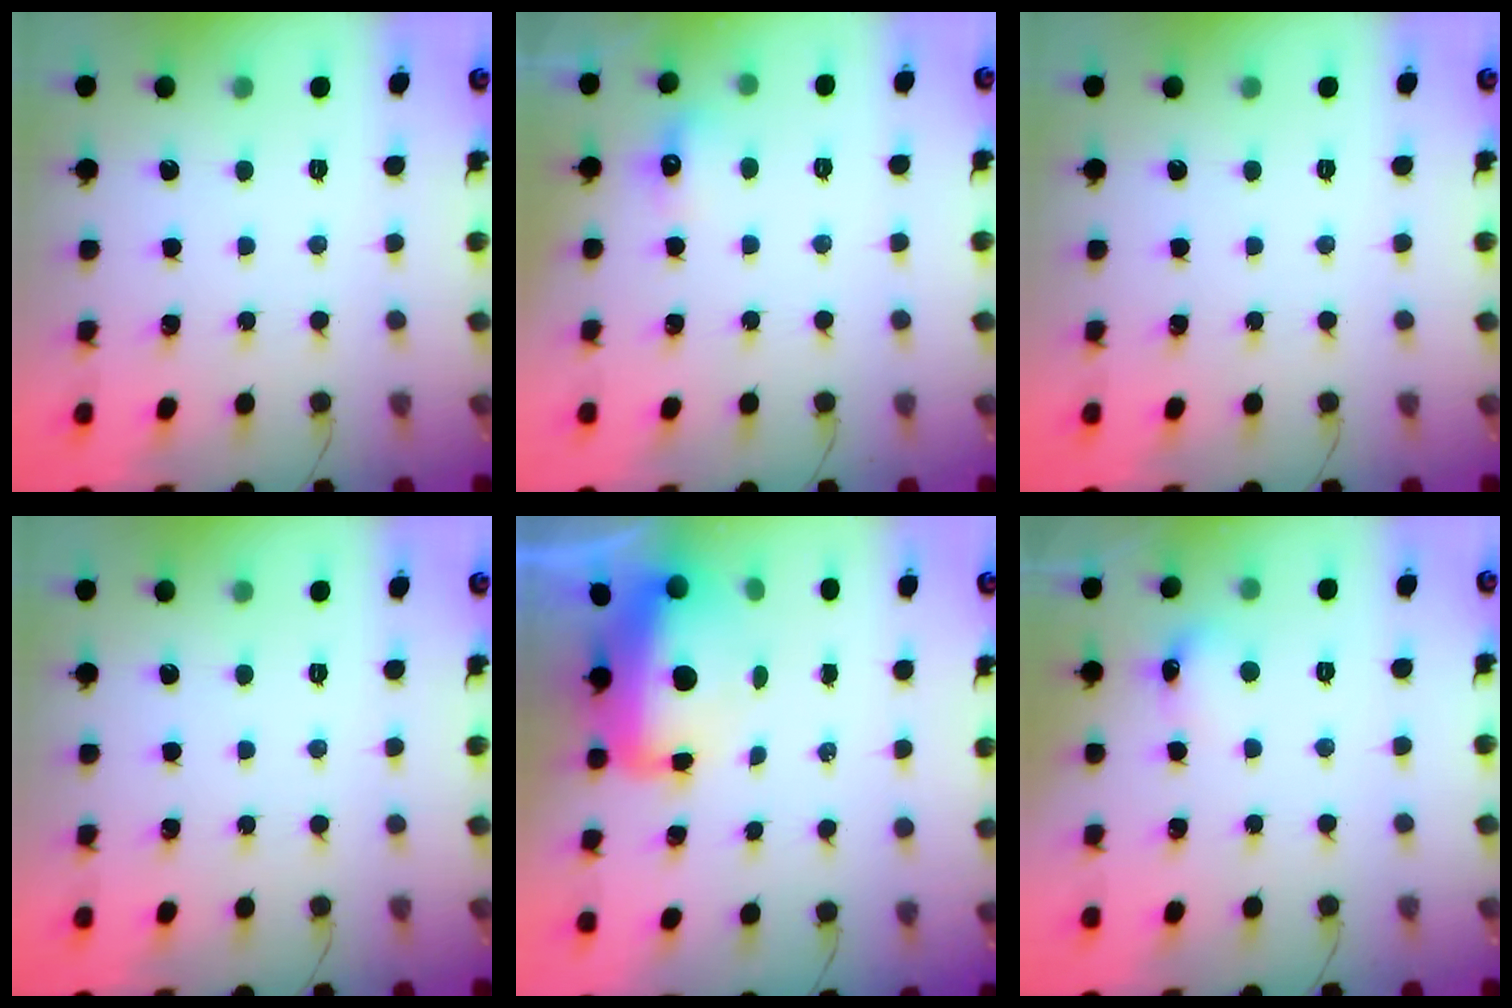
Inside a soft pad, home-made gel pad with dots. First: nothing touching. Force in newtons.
{"total": 5.4, "press": 5.1, "slide": 1.6}
{"total": 0.0}
{"total": 0.0}
{"total": 10.6, "press": 10.3, "slide": 2.5}
{"total": 7.0, "press": 6.9, "slide": 1.4}